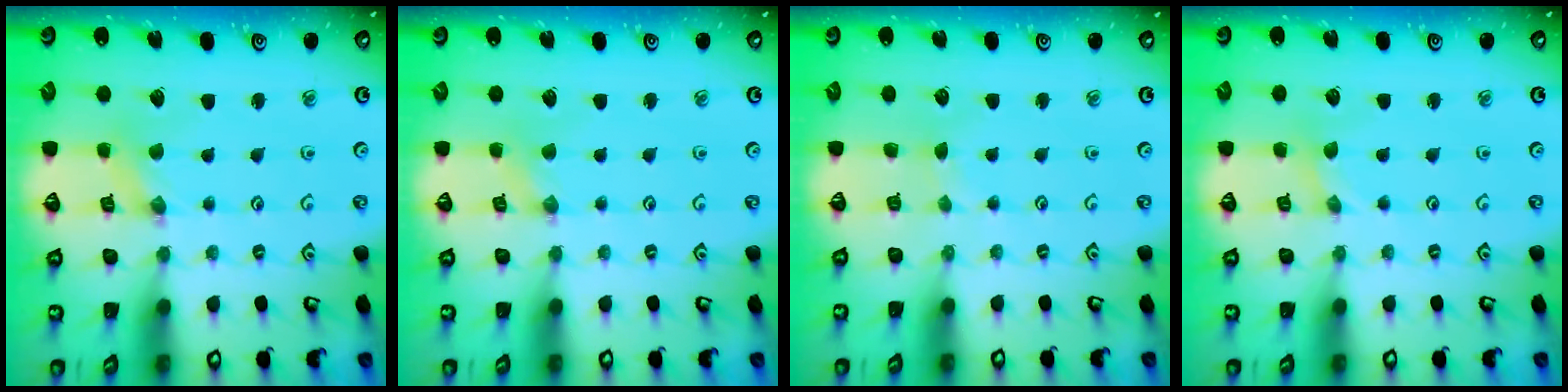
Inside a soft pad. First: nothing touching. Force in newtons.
{"total": 0.0}
{"total": 1.2, "press": 1.2, "slide": 0.2}
{"total": 0.0}